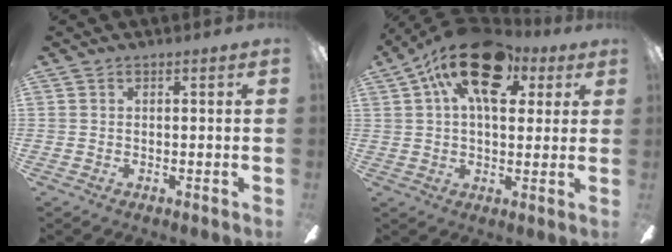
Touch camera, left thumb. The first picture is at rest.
{"total": 18.7, "force": [8.8, 9.6, 13.4], "torque": [-0.204, -0.022, 0.149]}